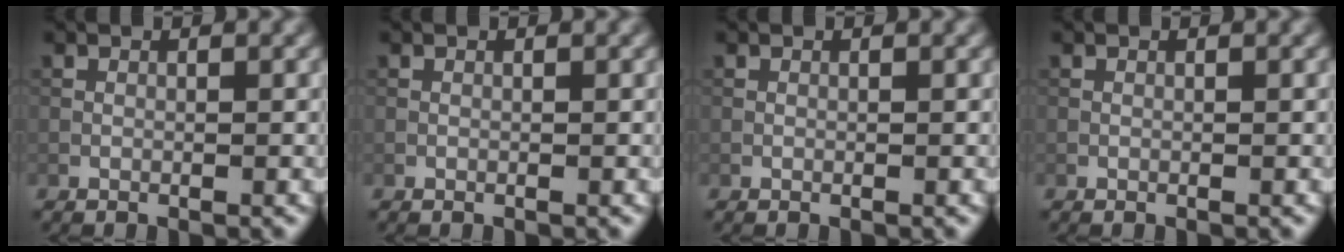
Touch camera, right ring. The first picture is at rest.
{"total": 0.0}
{"total": 0.0}
{"total": 0.0}